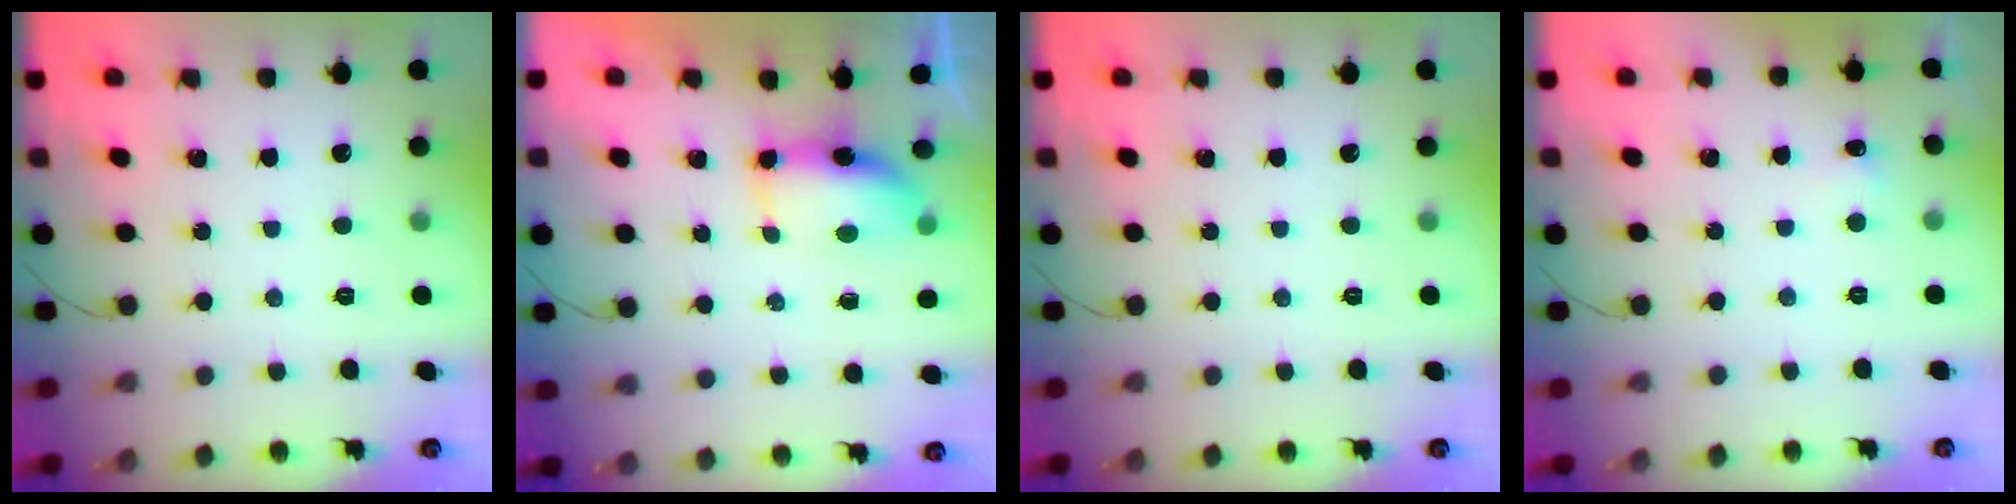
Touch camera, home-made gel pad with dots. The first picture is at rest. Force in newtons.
{"total": 8.9, "press": 7.7, "slide": 4.5}
{"total": 0.0}
{"total": 3.9, "press": 3.7, "slide": 1.3}